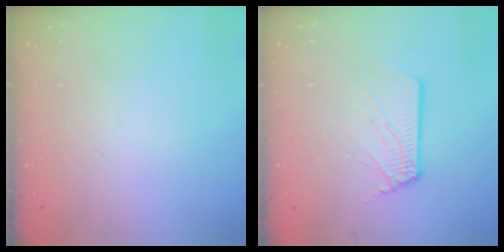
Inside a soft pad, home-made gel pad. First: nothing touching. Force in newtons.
{"total": 2.5, "press": 2.5, "slide": 0.3}